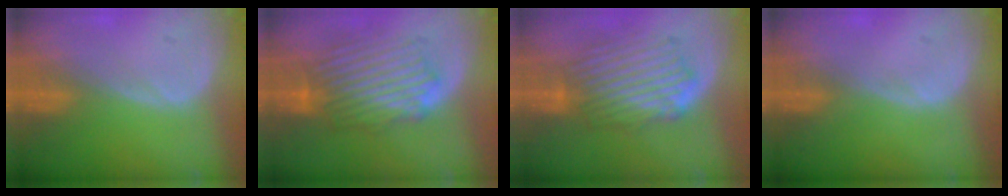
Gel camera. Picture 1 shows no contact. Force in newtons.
{"total": 8.9, "press": 8.6, "slide": 2.3}
{"total": 8.3, "press": 8.0, "slide": 2.4}
{"total": 0.0}